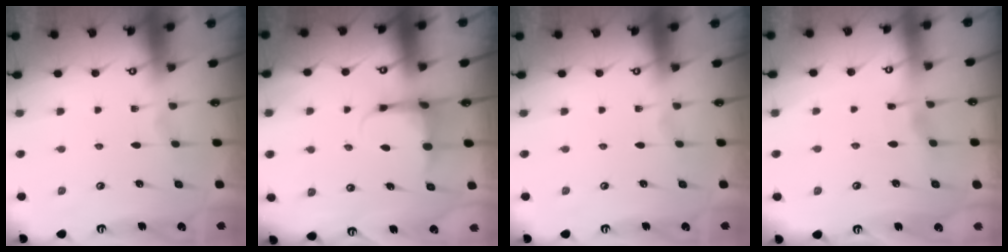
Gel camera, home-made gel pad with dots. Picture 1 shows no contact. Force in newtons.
{"total": 5.3, "press": 5.2, "slide": 1.1}
{"total": 0.0}
{"total": 2.5, "press": 2.5, "slide": 0.2}